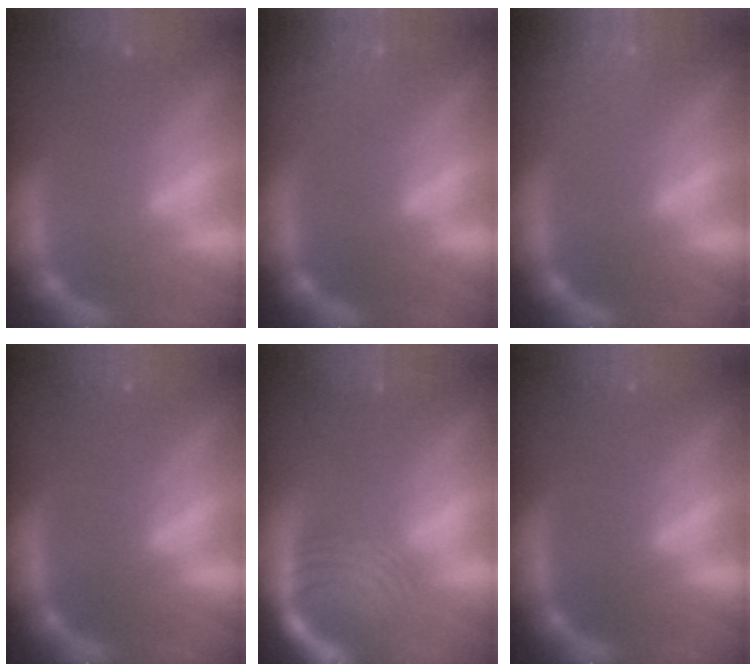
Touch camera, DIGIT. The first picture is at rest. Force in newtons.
{"total": 5.6}
{"total": 8.5}
{"total": 0.0}
{"total": 8.5}
{"total": 0.0}